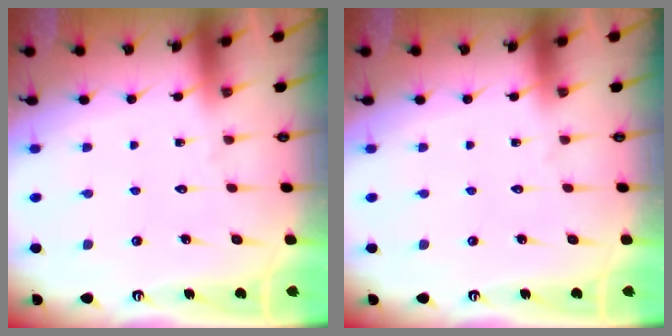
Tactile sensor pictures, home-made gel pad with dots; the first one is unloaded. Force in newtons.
{"total": 0.0}